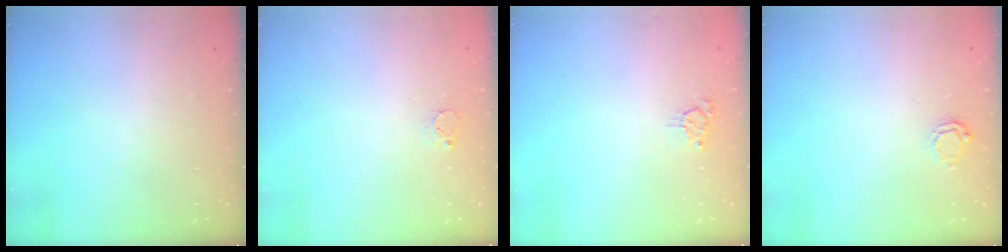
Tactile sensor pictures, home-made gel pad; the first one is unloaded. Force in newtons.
{"total": 3.4, "press": 3.3, "slide": 0.3}
{"total": 2.9, "press": 2.9, "slide": 0.3}
{"total": 4.9, "press": 4.9, "slide": 0.3}